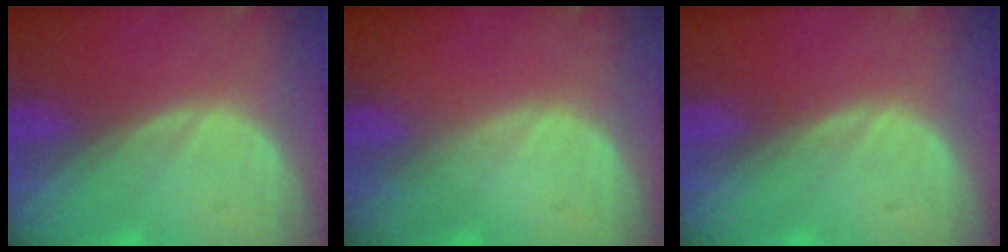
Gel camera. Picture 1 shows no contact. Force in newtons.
{"total": 0.0}
{"total": 0.0}